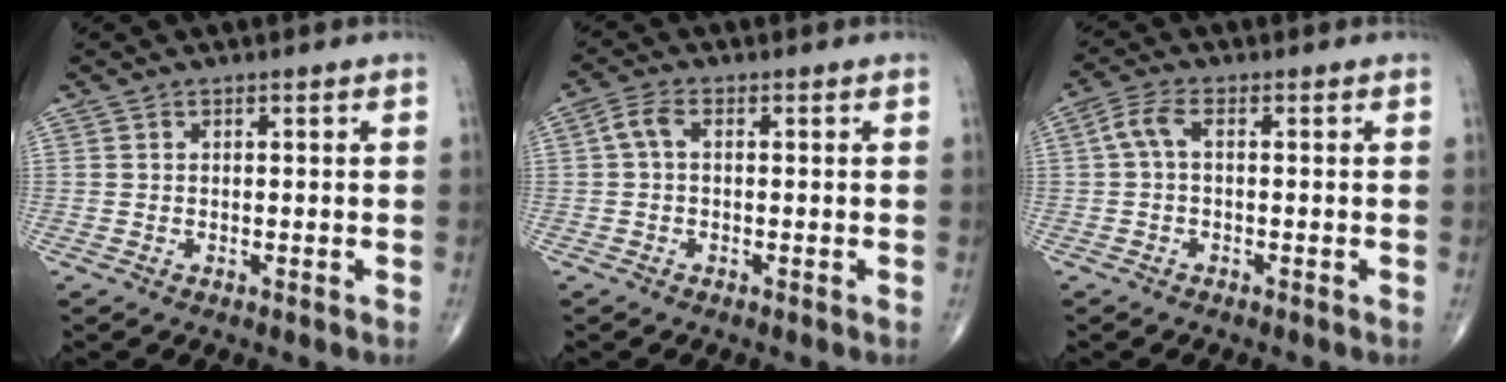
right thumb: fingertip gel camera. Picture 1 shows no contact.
{"total": 2.9, "force": [0.2, 1.4, 2.5], "torque": [-0.055, 0.010, -0.003]}
{"total": 3.5, "force": [0.0, 1.4, 3.2], "torque": [-0.077, 0.011, -0.005]}